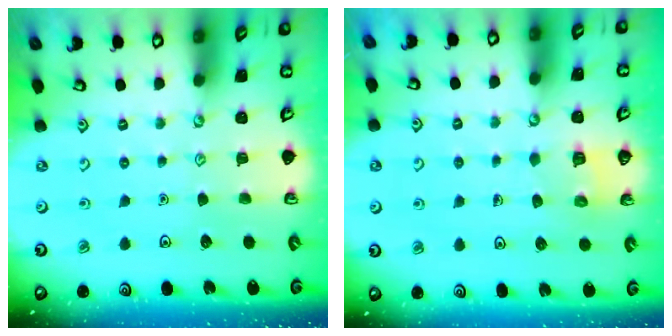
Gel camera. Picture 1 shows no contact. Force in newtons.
{"total": 5.5, "press": 5.4, "slide": 0.5}